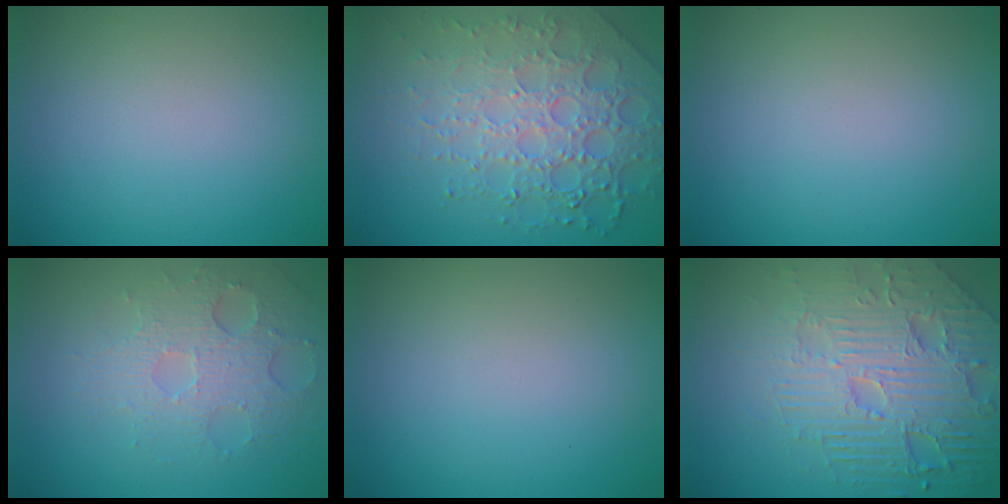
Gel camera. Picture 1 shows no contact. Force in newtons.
{"total": 7.8, "press": 5.4, "slide": 5.6}
{"total": 0.0}
{"total": 3.5, "press": 3.2, "slide": 1.5}
{"total": 0.0}
{"total": 8.5, "press": 6.0, "slide": 6.0}